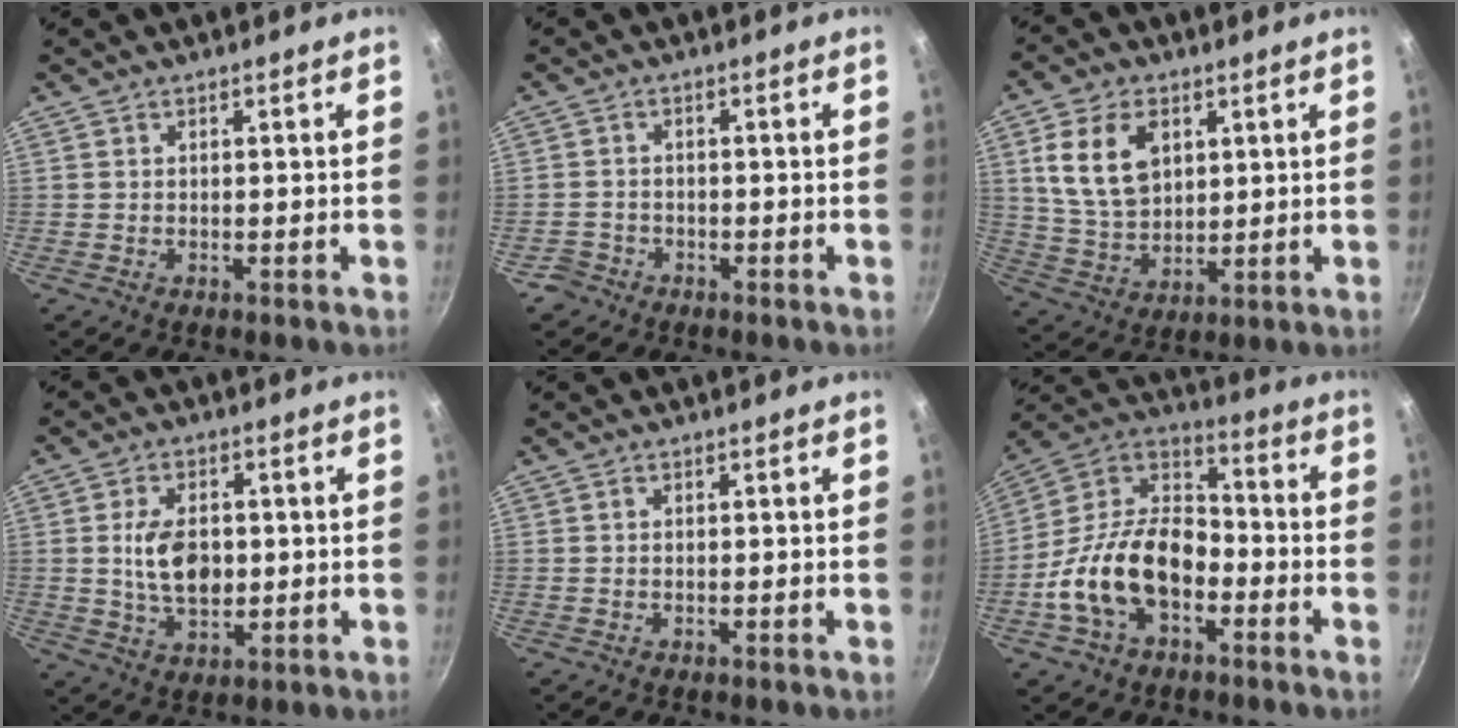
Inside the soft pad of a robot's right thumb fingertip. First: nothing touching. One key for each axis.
{"total": 2.5, "fx": -1.7, "fy": 1.9, "fz": 0.1, "tx": 0.007, "ty": 0.027, "tz": -0.026}
{"total": 12.7, "fx": 4.0, "fy": 8.5, "fz": 8.5, "tx": -0.138, "ty": -0.017, "tz": 0.085}
{"total": 9.3, "fx": 0.3, "fy": 5.8, "fz": 7.3, "tx": -0.112, "ty": -0.007, "tz": 0.007}
{"total": 0.0}
{"total": 19.1, "fx": -6.0, "fy": 12.0, "fz": 13.6, "tx": -0.224, "ty": 0.054, "tz": -0.129}